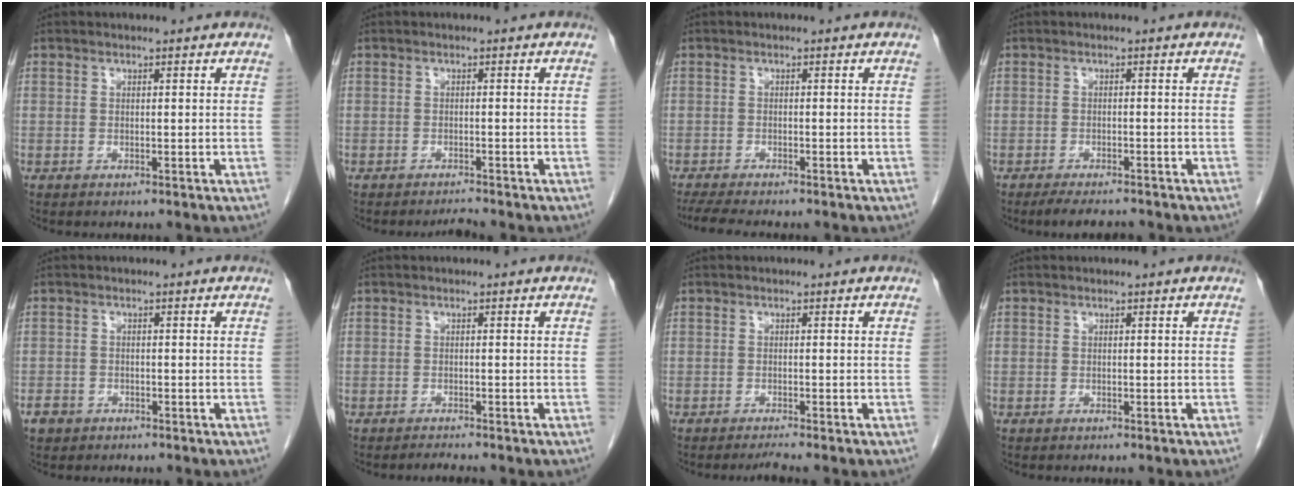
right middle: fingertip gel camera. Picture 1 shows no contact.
{"total": 1.2, "force": [-1.1, -0.4, 0.0], "torque": [-0.001, -0.009, -0.013]}
{"total": 5.9, "force": [-5.0, 0.6, 3.0], "torque": [-0.047, -0.014, -0.079]}
{"total": 4.3, "force": [-3.8, 0.7, 1.9], "torque": [-0.031, -0.011, -0.059]}
{"total": 2.0, "force": [-1.3, 1.5, 0.4], "torque": [-0.011, 0.004, -0.019]}
{"total": 1.1, "force": [-1.1, -0.3, 0.2], "torque": [-0.011, -0.008, -0.014]}
{"total": 1.4, "force": [-1.2, -0.7, 0.5], "torque": [-0.014, -0.006, -0.019]}
{"total": 0.0}